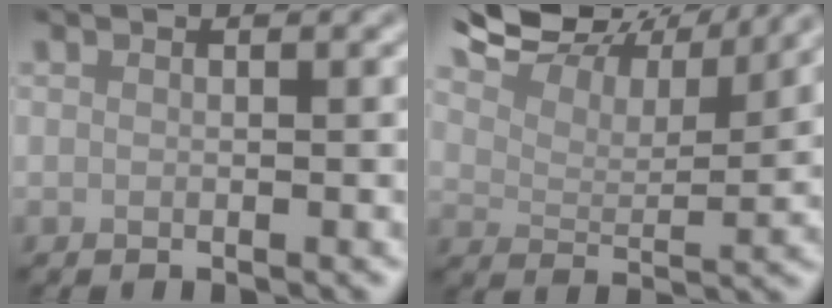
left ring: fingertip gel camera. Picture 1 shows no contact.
{"total": 10.7, "force": [9.4, 2.7, 4.5], "torque": [-0.095, 0.014, 0.117]}